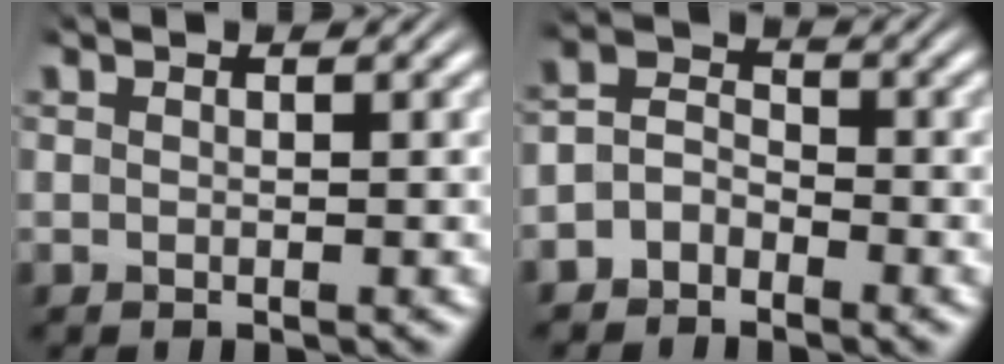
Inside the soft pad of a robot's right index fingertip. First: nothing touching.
{"total": 4.2, "force": [-1.8, 3.6, 1.4], "torque": [-0.024, -0.002, -0.042]}